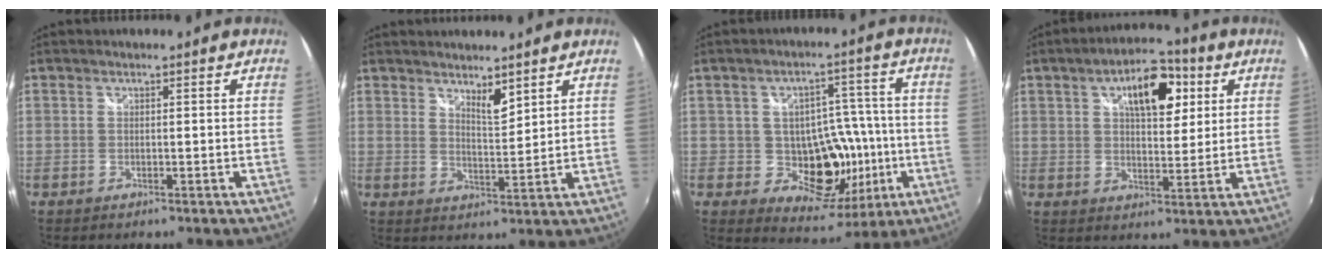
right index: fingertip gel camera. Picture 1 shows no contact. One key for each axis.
{"total": 4.2, "fx": 3.4, "fy": 0.9, "fz": 2.2, "tx": -0.033, "ty": -0.002, "tz": 0.056}
{"total": 12.5, "fx": -2.5, "fy": 10.0, "fz": 7.2, "tx": -0.114, "ty": 0.008, "tz": -0.020}
{"total": 11.6, "fx": 4.6, "fy": 5.3, "fz": 9.2, "tx": -0.135, "ty": 0.029, "tz": 0.071}